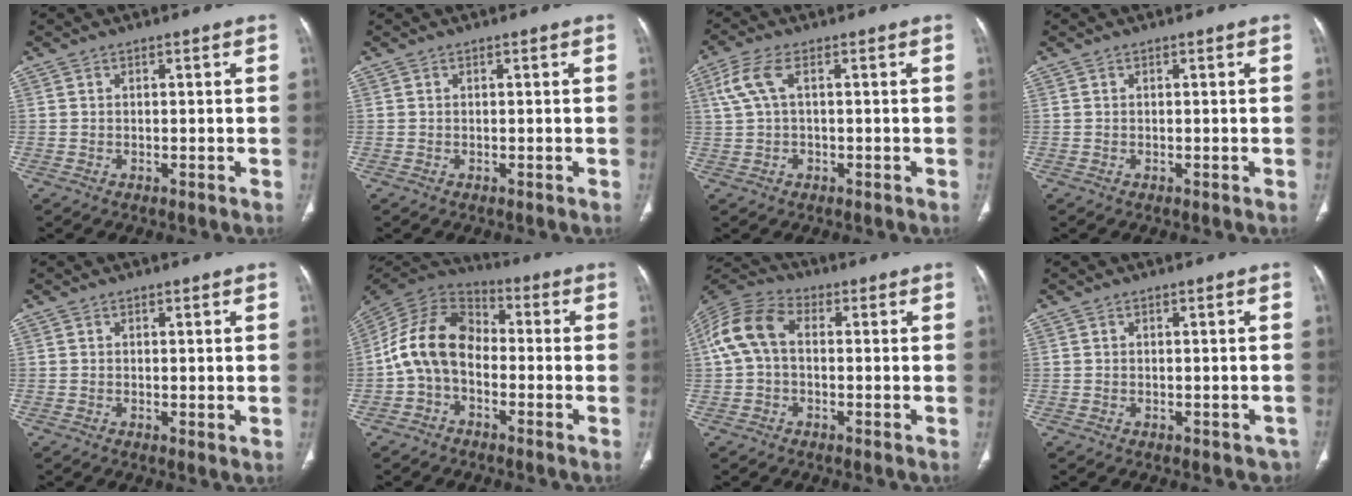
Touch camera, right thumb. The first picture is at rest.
{"total": 0.0}
{"total": 5.2, "force": [1.1, 2.6, 4.3], "torque": [-0.114, 0.016, 0.021]}
{"total": 0.0}
{"total": 0.9, "force": [0.2, 0.4, 0.7], "torque": [-0.015, -0.006, 0.003]}
{"total": 12.9, "force": [-2.1, 9.1, 8.9], "torque": [-0.158, 0.045, -0.054]}
{"total": 10.0, "force": [0.7, 6.6, 7.5], "torque": [-0.156, 0.030, 0.003]}
{"total": 1.5, "force": [-0.7, 1.3, 0.4], "torque": [0.011, 0.005, -0.008]}